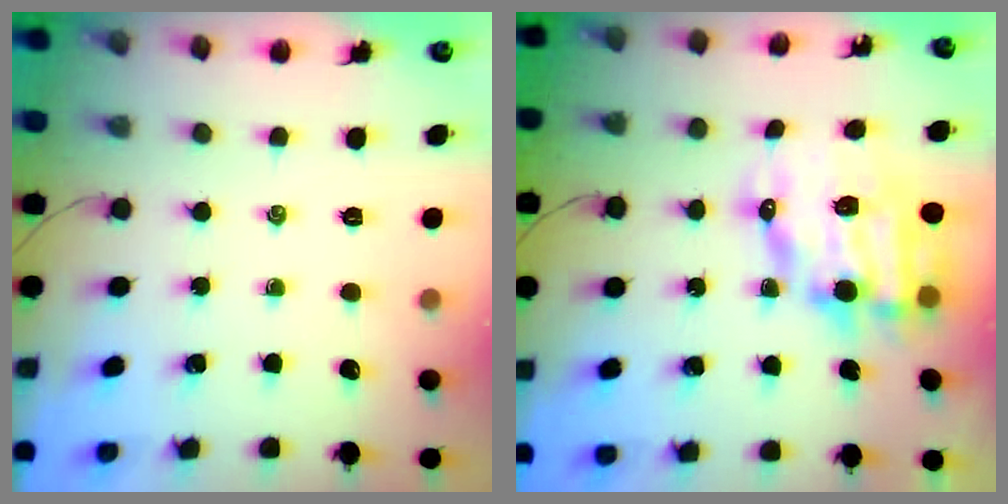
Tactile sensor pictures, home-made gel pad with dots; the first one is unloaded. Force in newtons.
{"total": 13.5, "press": 13.1, "slide": 3.2}